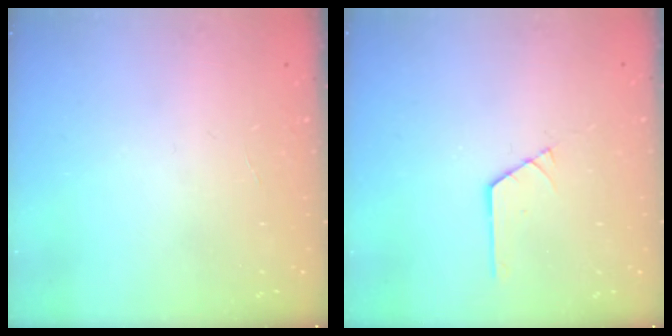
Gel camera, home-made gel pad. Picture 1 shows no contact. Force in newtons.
{"total": 1.3, "press": 1.3, "slide": 0.1}